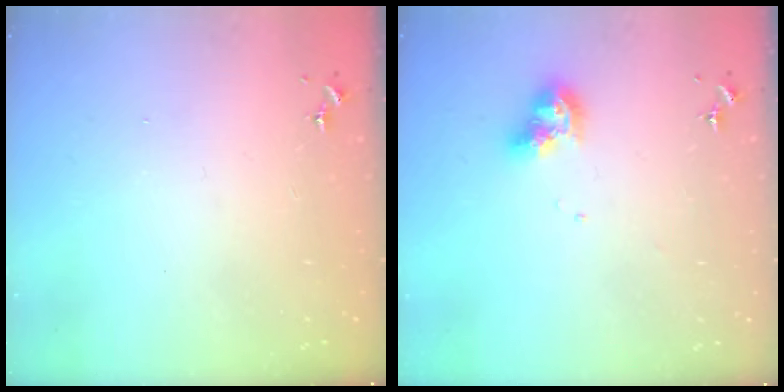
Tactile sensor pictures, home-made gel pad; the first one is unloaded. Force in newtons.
{"total": 8.3, "press": 8.3, "slide": 0.6}